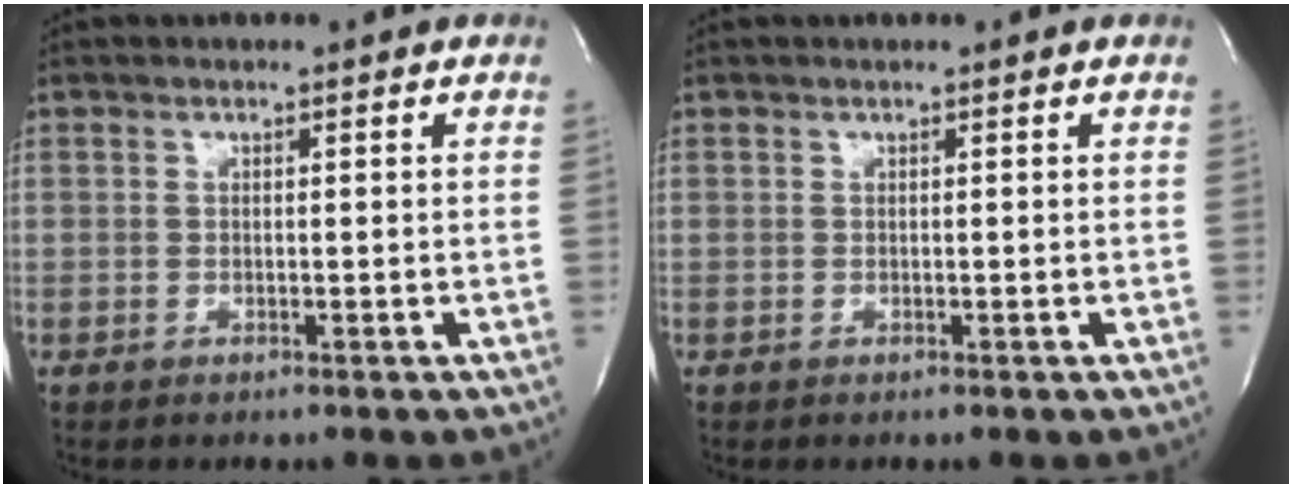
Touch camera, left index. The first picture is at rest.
{"total": 0.0}